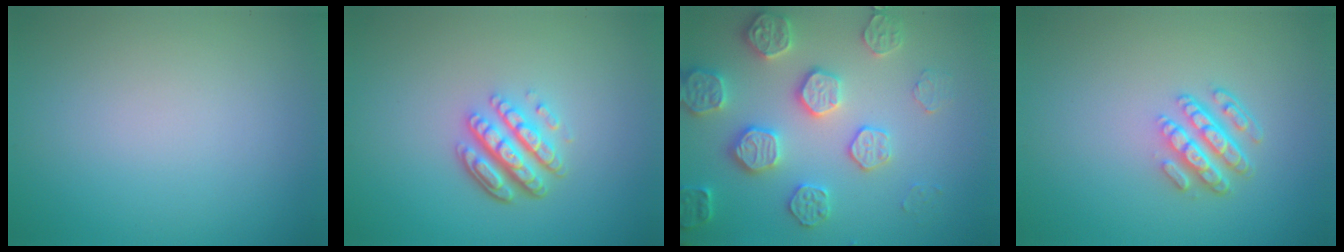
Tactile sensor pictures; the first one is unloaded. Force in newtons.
{"total": 4.6, "press": 3.4, "slide": 3.1}
{"total": 4.9, "press": 4.9, "slide": 0.4}
{"total": 4.2, "press": 3.1, "slide": 2.9}